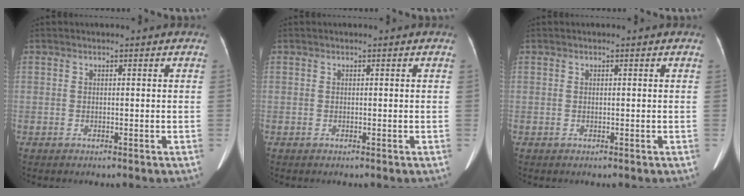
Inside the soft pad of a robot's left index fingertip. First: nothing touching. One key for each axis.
{"total": 0.0}
{"total": 0.0}